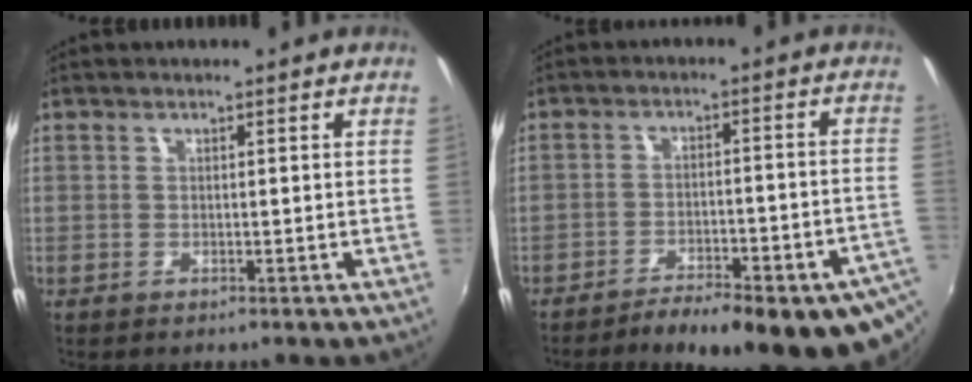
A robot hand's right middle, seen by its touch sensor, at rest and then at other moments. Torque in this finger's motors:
{"motor_torque": [1.01, -1.13, 0.22, 0.05]}